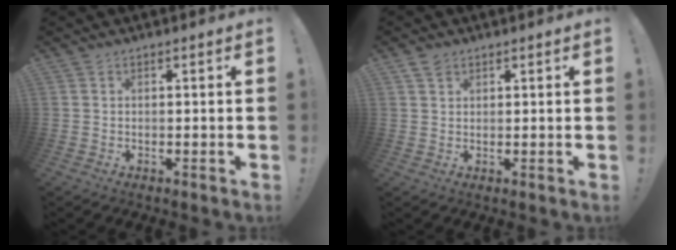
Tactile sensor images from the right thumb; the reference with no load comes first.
{"total": 2.2, "force": [1.7, 1.2, 0.8], "torque": [-0.008, -0.007, 0.030]}